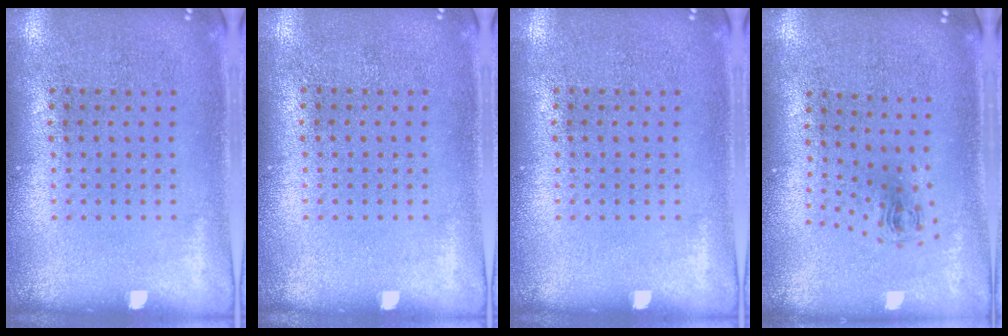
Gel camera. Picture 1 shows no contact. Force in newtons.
{"total": 0.0}
{"total": 0.0}
{"total": 0.7, "press": 0.4, "slide": 0.6}